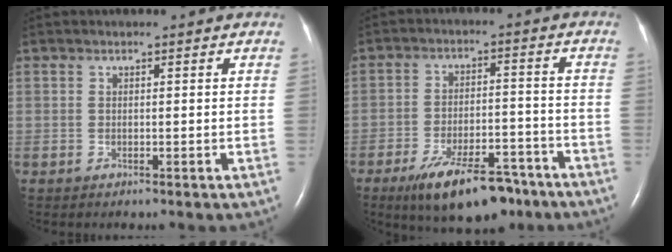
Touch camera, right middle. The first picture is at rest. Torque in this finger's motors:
{"motor_torque": [0.22, -0.22, 0.21, 0.06]}